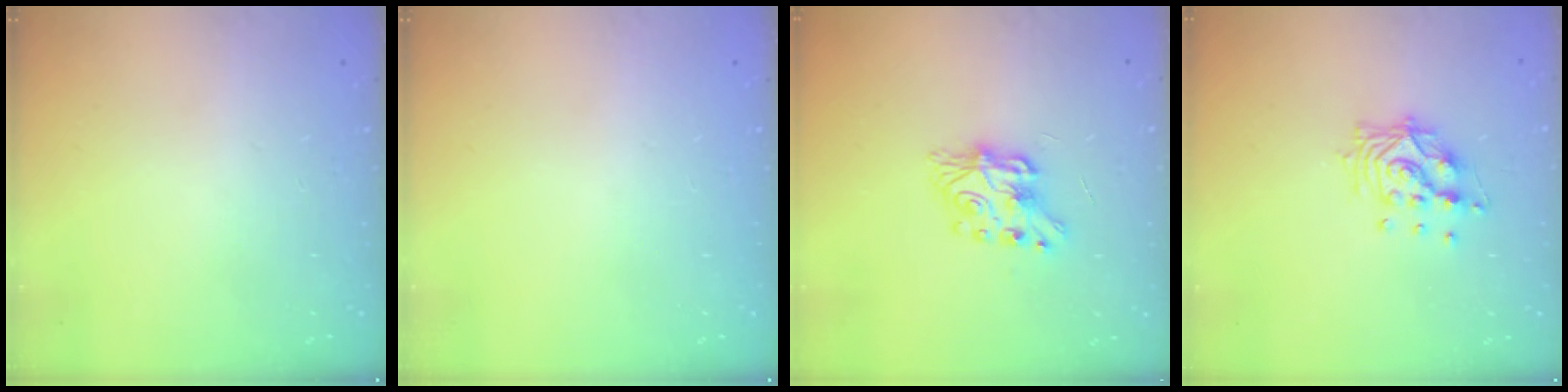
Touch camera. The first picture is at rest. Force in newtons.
{"total": 0.0}
{"total": 7.9, "press": 7.9, "slide": 0.3}
{"total": 10.8, "press": 10.8, "slide": 0.7}